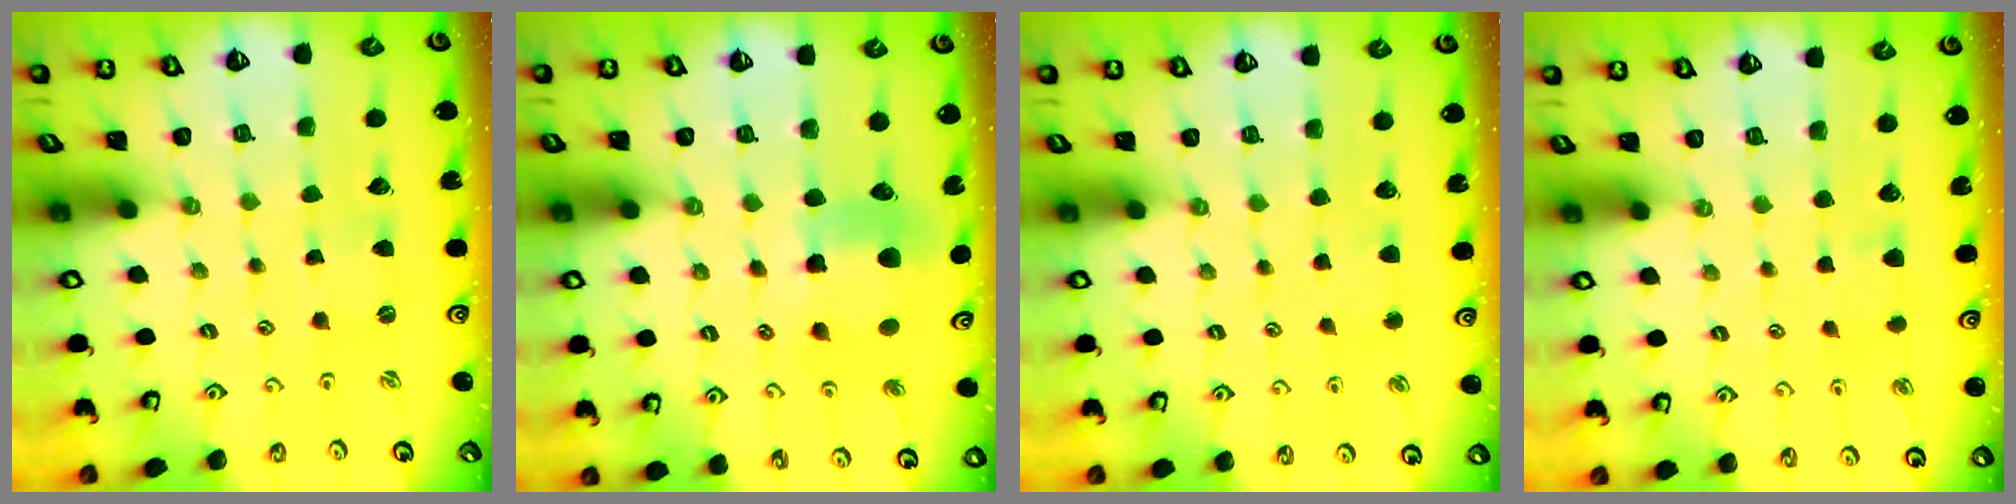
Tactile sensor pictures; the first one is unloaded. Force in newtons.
{"total": 9.7, "press": 9.6, "slide": 1.3}
{"total": 2.6, "press": 2.5, "slide": 0.5}
{"total": 3.9, "press": 3.9, "slide": 0.6}